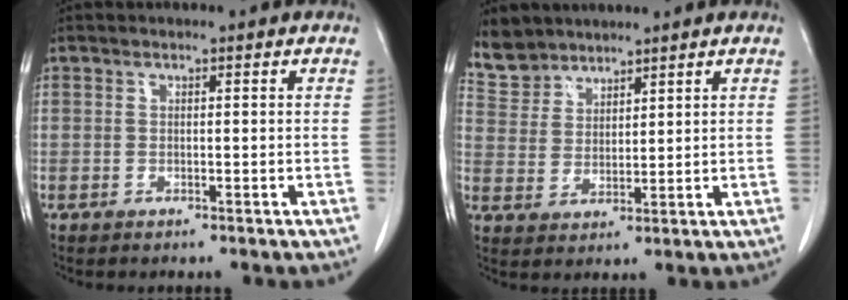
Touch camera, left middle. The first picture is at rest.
{"total": 5.8, "force": [5.3, 2.4, 0.1], "torque": [-0.008, 0.006, 0.116]}